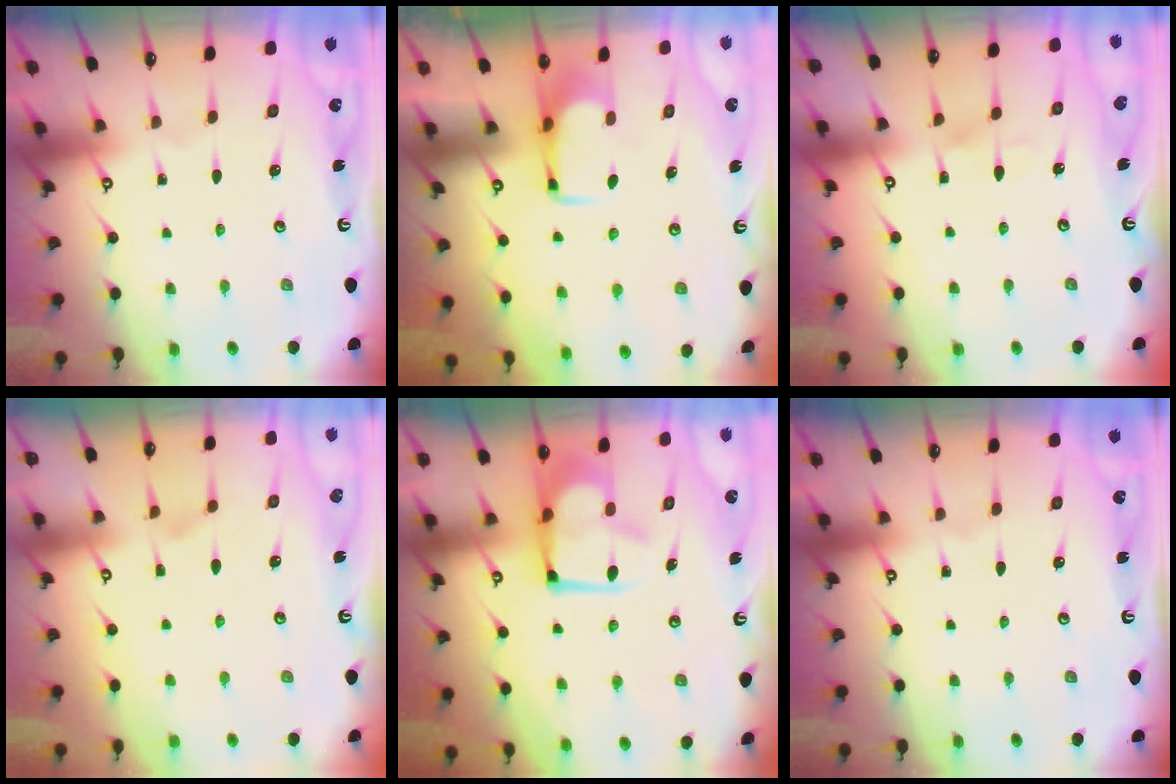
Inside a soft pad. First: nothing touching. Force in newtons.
{"total": 1.7, "press": 1.6, "slide": 0.4}
{"total": 5.0, "press": 5.0, "slide": 0.5}
{"total": 1.9, "press": 1.5, "slide": 1.2}
{"total": 5.0, "press": 4.9, "slide": 0.8}
{"total": 0.0}